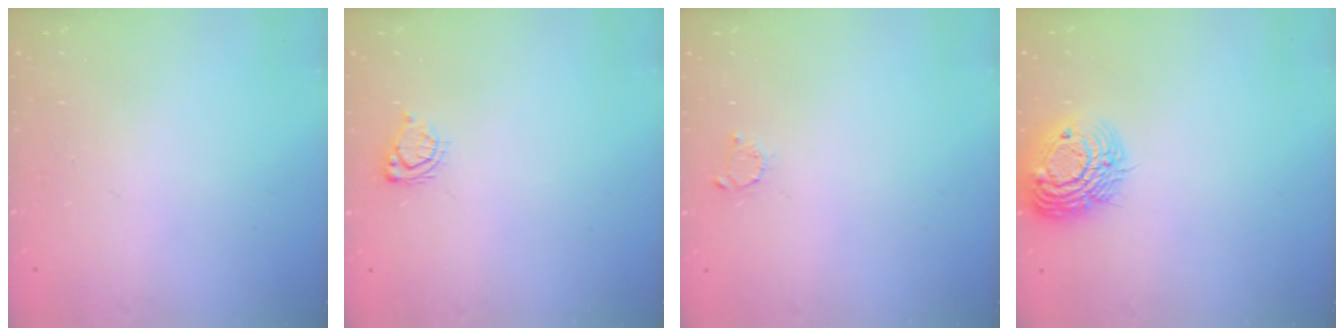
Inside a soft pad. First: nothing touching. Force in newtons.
{"total": 5.0, "press": 4.9, "slide": 0.5}
{"total": 2.1, "press": 2.1, "slide": 0.3}
{"total": 14.5, "press": 14.4, "slide": 1.4}